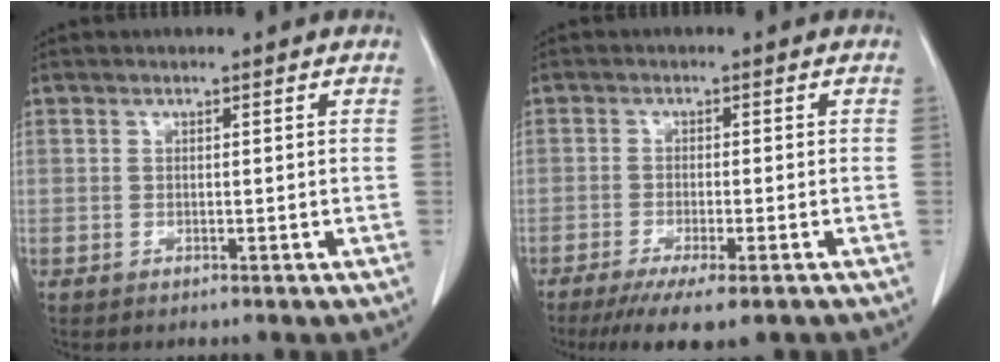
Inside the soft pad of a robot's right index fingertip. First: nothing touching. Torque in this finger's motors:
{"motor_torque": [0.41, -0.47, 0.18, 0.06]}